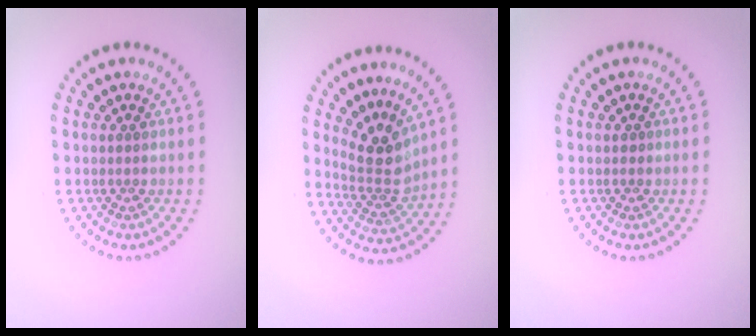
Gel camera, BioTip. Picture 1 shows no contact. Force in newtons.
{"total": 3.6, "press": 2.8, "slide": 2.2}
{"total": 0.7, "press": 0.6, "slide": 0.3}